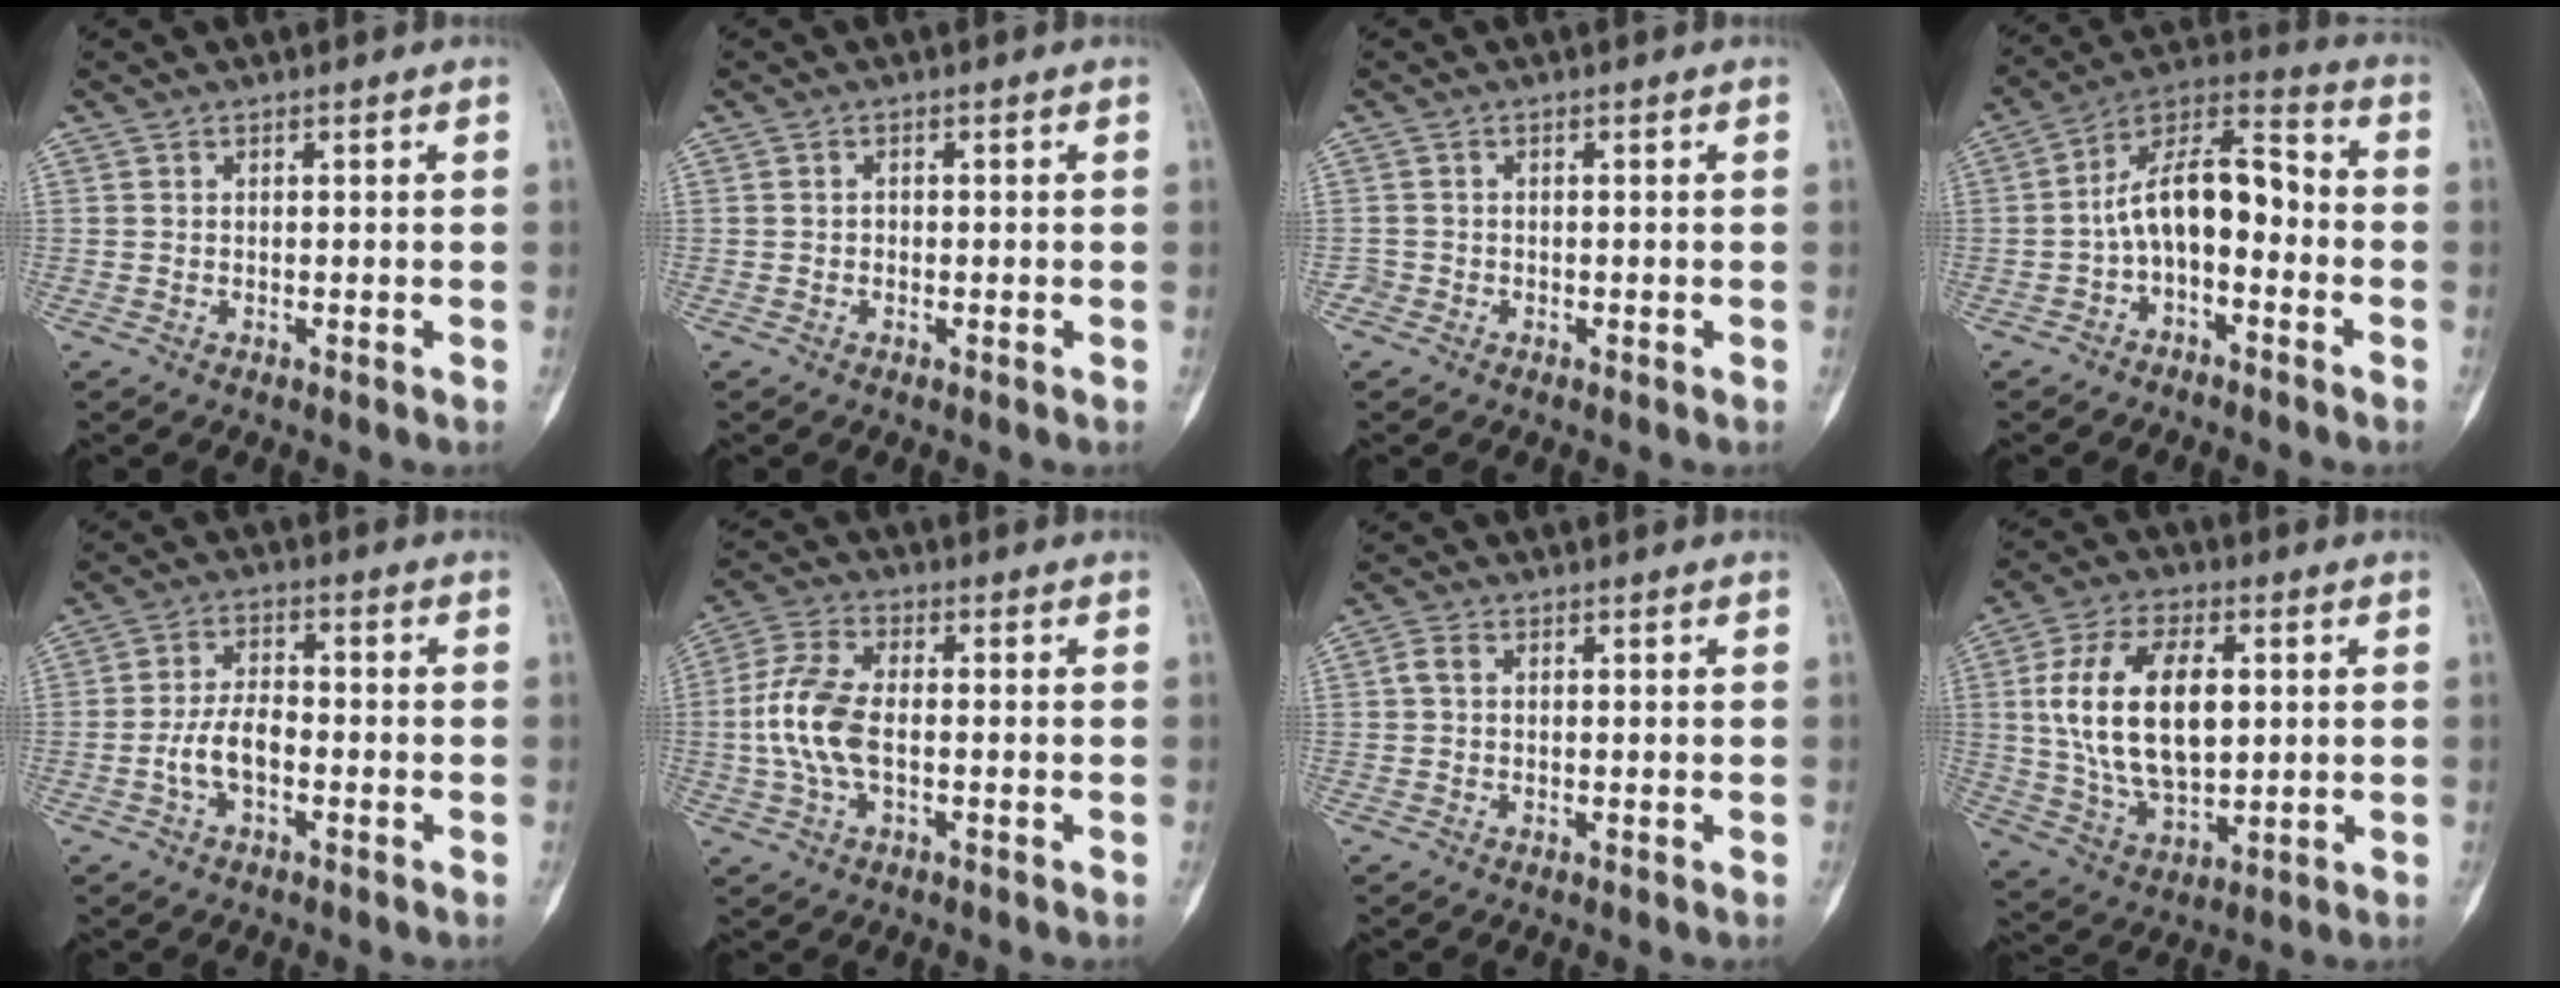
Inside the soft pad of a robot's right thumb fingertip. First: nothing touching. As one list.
[{"total": 0.7, "force": [-0.1, 0.6, 0.4], "torque": [-0.001, 0.002, -0.005]}, {"total": 1.2, "force": [-0.7, 1.0, 0.3], "torque": [0.000, 0.005, -0.015]}, {"total": 12.2, "force": [-2.5, 6.5, 10.0], "torque": [-0.160, 0.067, -0.053]}, {"total": 6.2, "force": [-1.9, 3.4, 4.8], "torque": [-0.094, 0.024, -0.038]}, {"total": 10.2, "force": [-0.9, 5.4, 8.6], "torque": [-0.194, 0.017, -0.022]}, {"total": 1.8, "force": [0.3, 1.3, 1.1], "torque": [-0.025, 0.005, 0.005]}, {"total": 18.7, "force": [2.8, 10.4, 15.2], "torque": [-0.268, -0.004, 0.056]}]